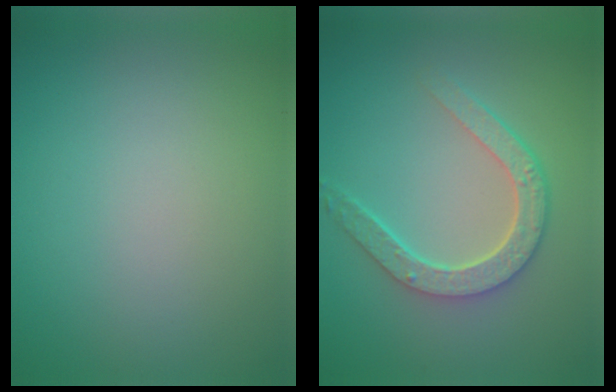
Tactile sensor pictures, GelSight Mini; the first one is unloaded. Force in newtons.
{"total": 4.5, "press": 3.6, "slide": 2.7}